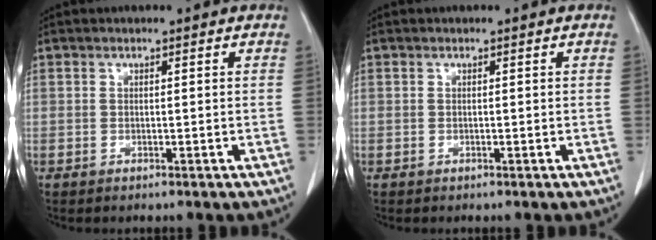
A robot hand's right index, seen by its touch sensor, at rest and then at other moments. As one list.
[{"total": 0.0}]